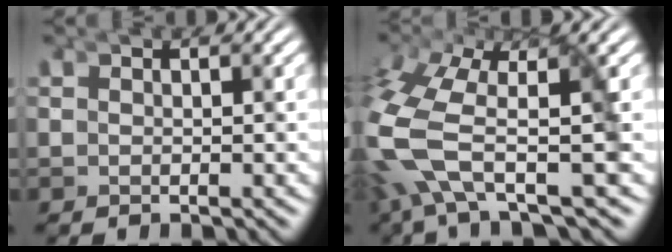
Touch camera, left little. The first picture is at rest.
{"total": 7.7, "force": [-3.2, 3.6, 6.0], "torque": [-0.178, -0.053, -0.045]}